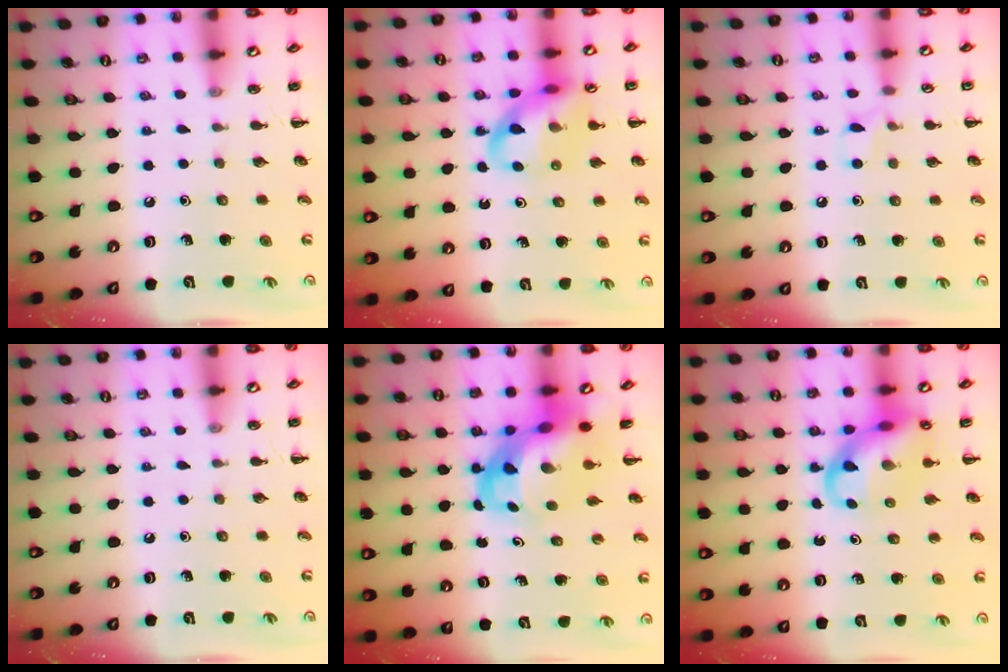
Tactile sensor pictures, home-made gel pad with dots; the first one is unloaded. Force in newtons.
{"total": 13.5, "press": 13.3, "slide": 2.6}
{"total": 4.4, "press": 4.1, "slide": 1.4}
{"total": 0.0}
{"total": 7.8, "press": 7.5, "slide": 2.1}
{"total": 12.7, "press": 12.2, "slide": 3.4}